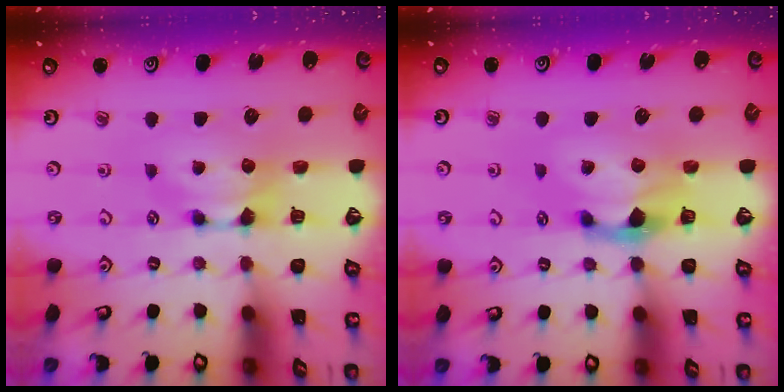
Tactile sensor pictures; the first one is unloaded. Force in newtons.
{"total": 2.2, "press": 1.7, "slide": 1.4}